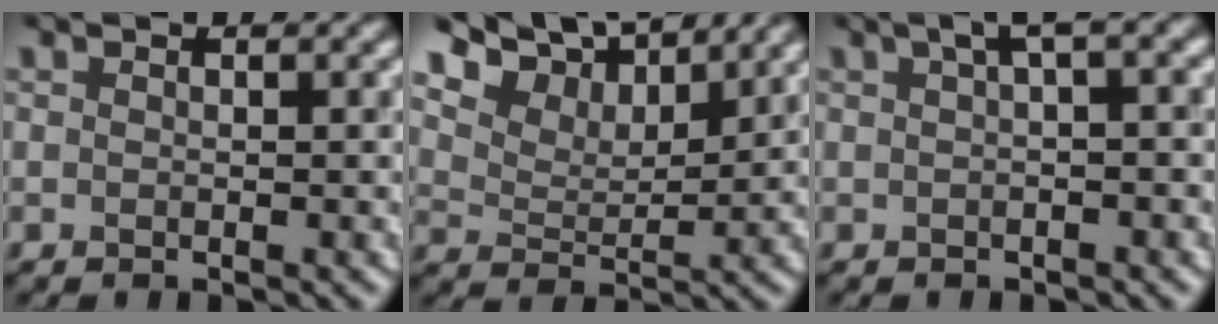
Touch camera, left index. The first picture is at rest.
{"total": 8.7, "force": [7.4, 3.0, 3.4], "torque": [-0.073, 0.012, 0.119]}
{"total": 2.6, "force": [0.8, 0.4, 2.5], "torque": [-0.029, 0.019, 0.014]}